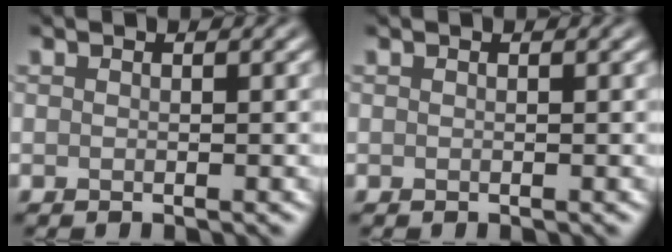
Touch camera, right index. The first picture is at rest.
{"total": 0.0}